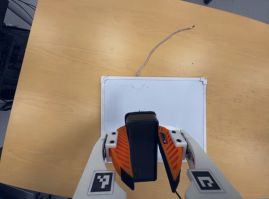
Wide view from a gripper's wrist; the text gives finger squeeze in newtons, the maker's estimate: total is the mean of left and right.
{"total": 10.2, "left": 10.7, "right": 9.7}